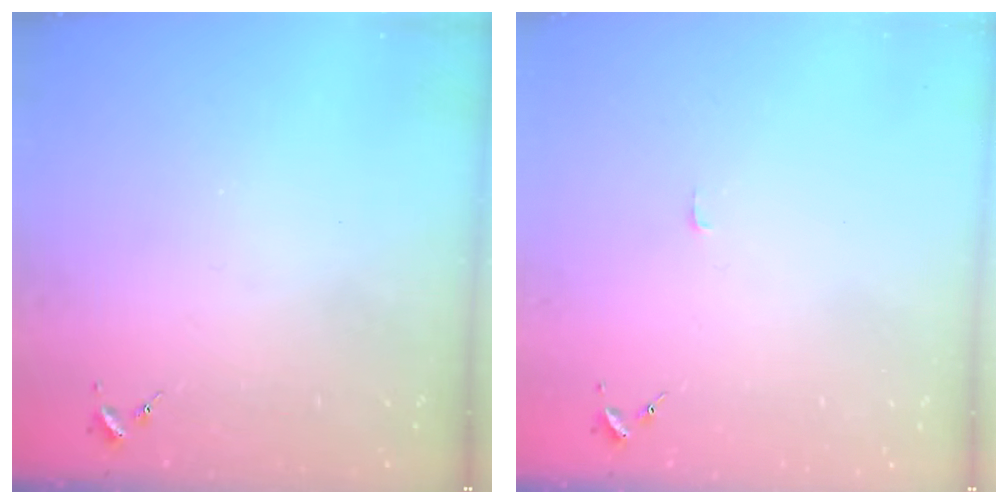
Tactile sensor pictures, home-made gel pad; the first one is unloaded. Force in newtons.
{"total": 2.5, "press": 2.5, "slide": 0.3}